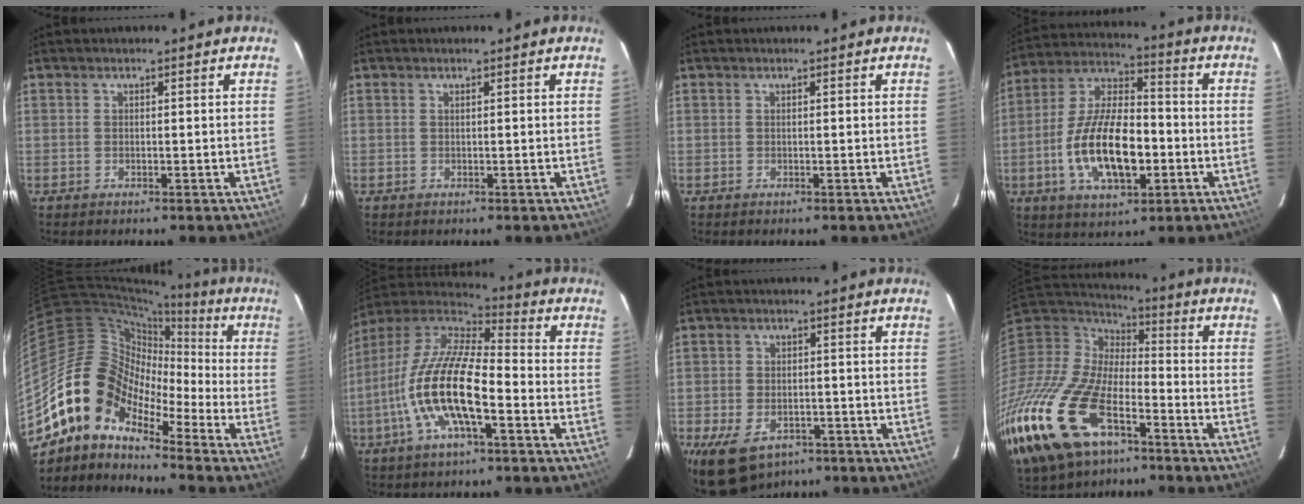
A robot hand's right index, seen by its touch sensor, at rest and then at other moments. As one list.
[{"total": 0.0}, {"total": 0.0}, {"total": 17.3, "force": [-4.3, 7.9, 14.8], "torque": [-0.294, 0.004, -0.072]}, {"total": 13.5, "force": [-9.4, 7.3, 6.3], "torque": [-0.105, 0.016, -0.203]}, {"total": 17.6, "force": [-5.9, 5.5, 15.6], "torque": [-0.307, -0.013, -0.119]}, {"total": 11.6, "force": [-7.1, 7.1, 5.7], "torque": [-0.136, -0.011, -0.106]}, {"total": 28.5, "force": [-15.5, 14.8, 18.9], "torque": [-0.439, -0.052, -0.280]}]